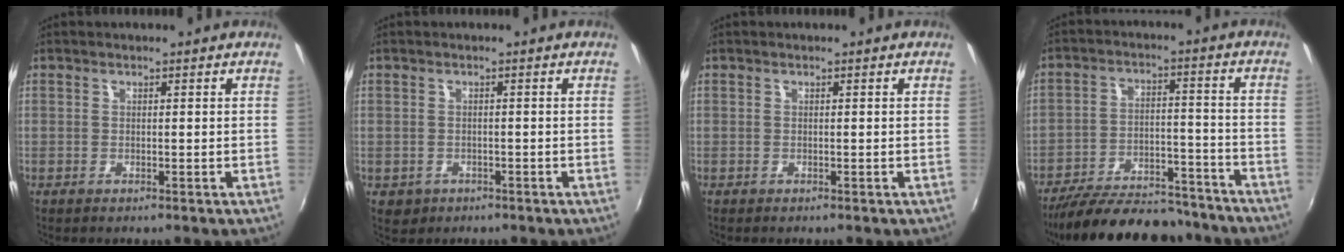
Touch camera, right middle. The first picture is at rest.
{"total": 2.9, "force": [-1.1, 2.6, 1.0], "torque": [-0.025, -0.004, -0.012]}
{"total": 0.0}
{"total": 22.8, "force": [-19.7, 7.1, 9.0], "torque": [-0.177, 0.003, -0.270]}